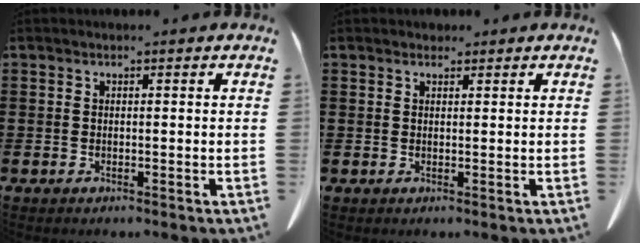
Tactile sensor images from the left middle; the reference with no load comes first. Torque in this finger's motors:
{"motor_torque": [0.22, 0.03, 0.01, 0.01]}